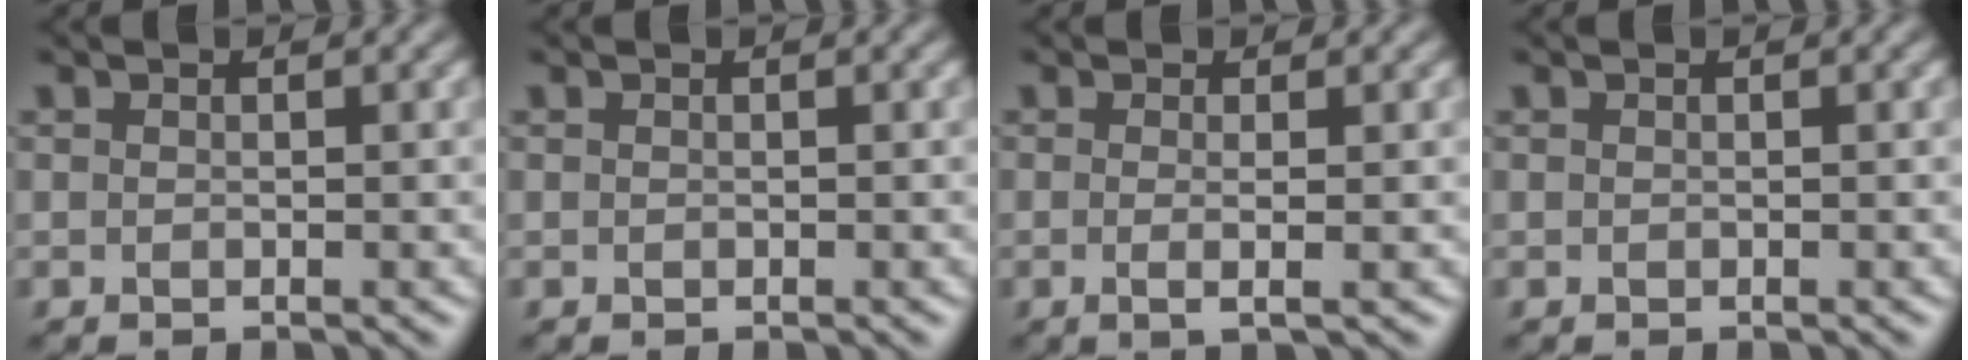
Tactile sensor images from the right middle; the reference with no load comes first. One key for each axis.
{"total": 0.0}
{"total": 2.1, "fx": -0.1, "fy": 0.5, "fz": 2.0, "tx": -0.032, "ty": -0.003, "tz": -0.010}
{"total": 0.0}